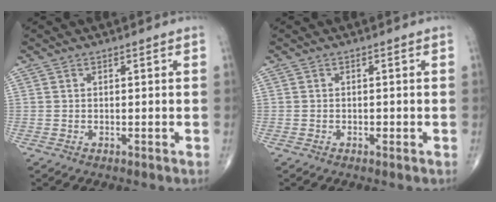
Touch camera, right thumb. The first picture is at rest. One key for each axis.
{"total": 0.7, "fx": -0.3, "fy": 0.4, "fz": 0.5, "tx": -0.008, "ty": -0.001, "tz": -0.005}